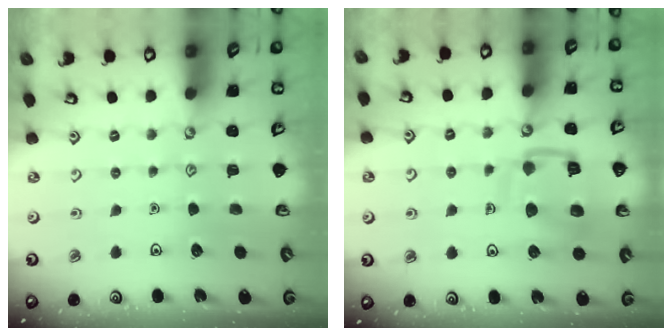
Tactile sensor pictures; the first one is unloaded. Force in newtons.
{"total": 12.2, "press": 12.2, "slide": 1.3}